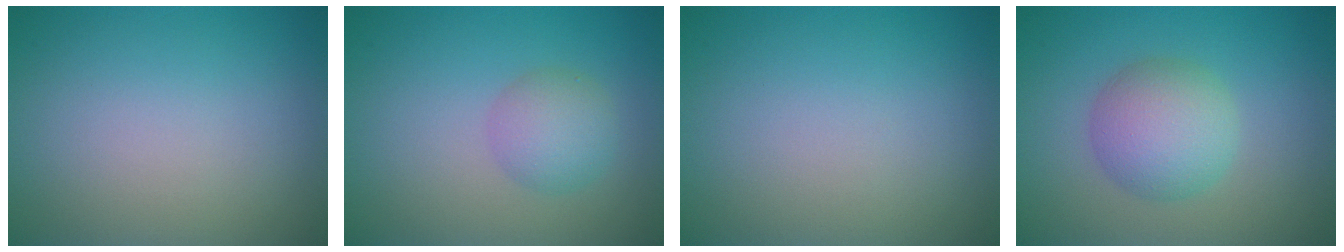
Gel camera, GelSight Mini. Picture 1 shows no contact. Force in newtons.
{"total": 2.9, "press": 2.9, "slide": 0.1}
{"total": 0.0}
{"total": 4.7, "press": 4.7, "slide": 0.1}